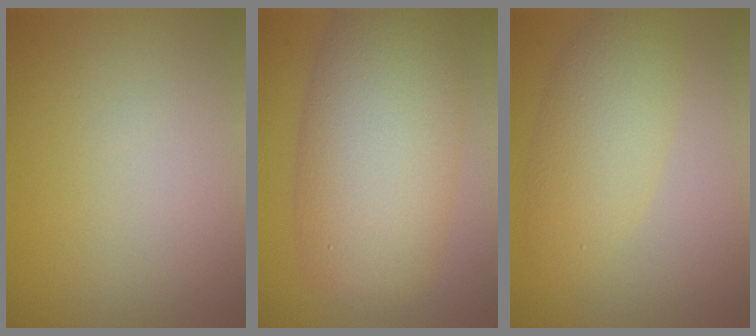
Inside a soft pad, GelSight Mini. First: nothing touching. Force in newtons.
{"total": 11.3, "press": 11.3, "slide": 0.3}
{"total": 4.8, "press": 4.8, "slide": 0.1}